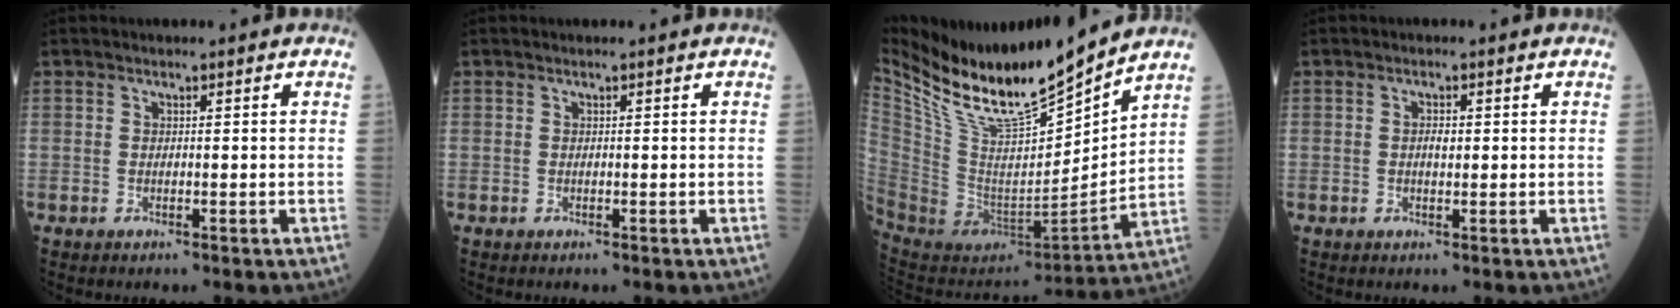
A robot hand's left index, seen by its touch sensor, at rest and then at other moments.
{"total": 0.0}
{"total": 19.4, "force": [16.3, 2.3, 10.4], "torque": [-0.189, -0.022, 0.315]}
{"total": 1.5, "force": [0.1, 0.7, 1.3], "torque": [-0.025, 0.002, 0.002]}